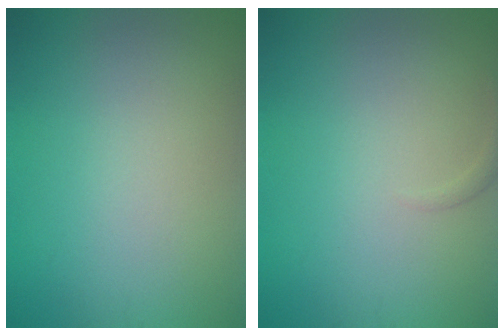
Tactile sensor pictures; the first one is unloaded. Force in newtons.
{"total": 0.6, "press": 0.6, "slide": 0.1}